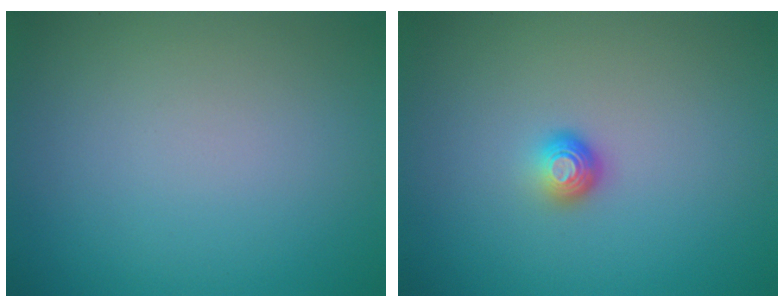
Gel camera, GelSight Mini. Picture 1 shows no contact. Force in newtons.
{"total": 1.6, "press": 1.1, "slide": 1.1}